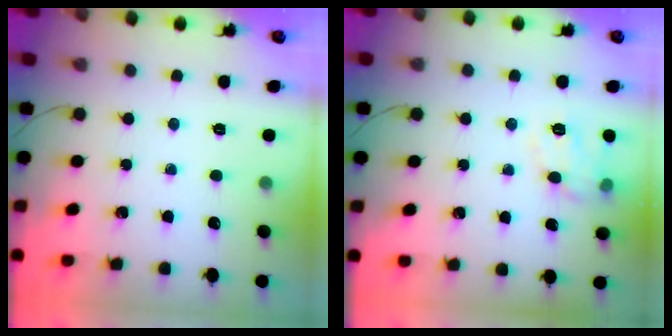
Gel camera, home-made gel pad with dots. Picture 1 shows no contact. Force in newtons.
{"total": 10.0, "press": 9.9, "slide": 0.8}